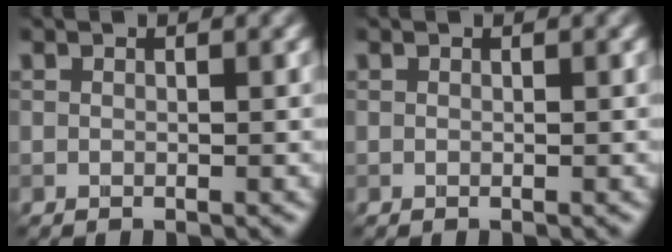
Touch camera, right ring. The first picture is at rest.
{"total": 0.0}